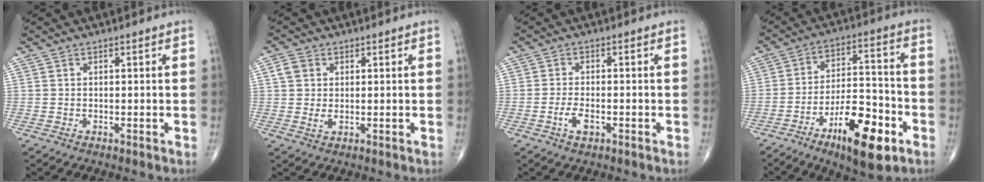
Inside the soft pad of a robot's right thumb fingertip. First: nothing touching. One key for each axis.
{"total": 3.9, "fx": 0.9, "fy": 2.9, "fz": 2.4, "tx": -0.042, "ty": -0.002, "tz": 0.017}
{"total": 3.2, "fx": -1.4, "fy": 1.4, "fz": 2.6, "tx": -0.049, "ty": 0.006, "tz": -0.027}
{"total": 16.4, "fx": -8.1, "fy": 6.0, "fz": 12.9, "tx": -0.186, "ty": 0.047, "tz": -0.126}